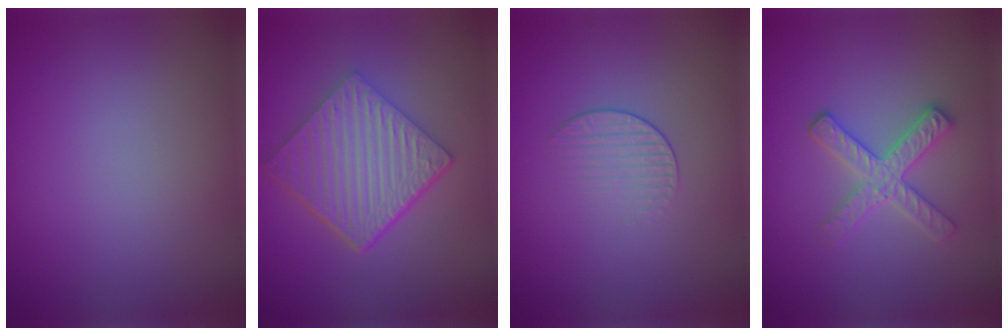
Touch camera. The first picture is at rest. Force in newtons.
{"total": 6.6, "press": 4.7, "slide": 4.6}
{"total": 1.5, "press": 0.7, "slide": 1.3}
{"total": 3.0, "press": 2.8, "slide": 1.0}